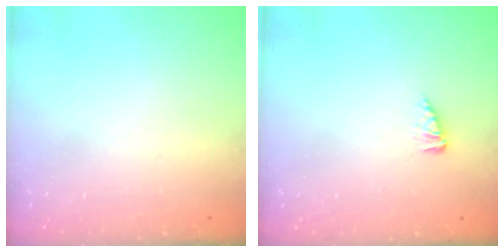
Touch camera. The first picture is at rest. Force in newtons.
{"total": 3.0, "press": 3.0, "slide": 0.3}